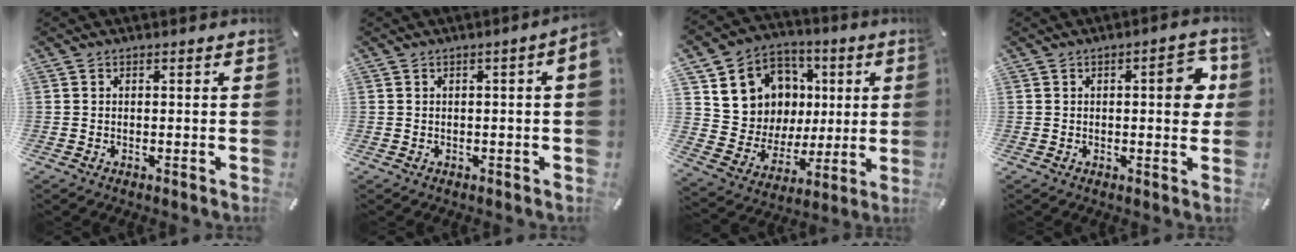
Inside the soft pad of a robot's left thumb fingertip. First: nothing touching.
{"total": 2.2, "force": [0.0, 0.0, 2.2], "torque": [-0.036, -0.003, -0.001]}
{"total": 13.0, "force": [3.6, 12.1, 2.7], "torque": [-0.041, -0.028, 0.084]}
{"total": 7.6, "force": [1.3, 2.9, 6.9], "torque": [-0.072, -0.010, 0.010]}